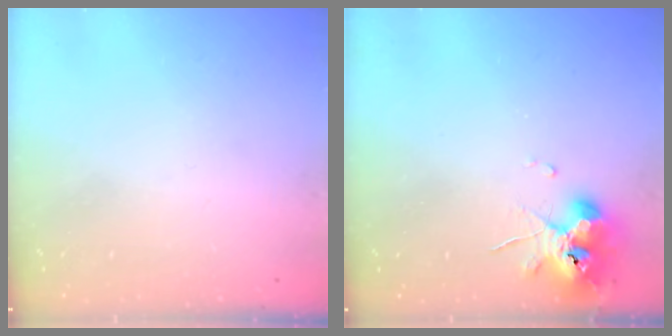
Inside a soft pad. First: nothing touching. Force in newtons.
{"total": 9.7, "press": 9.6, "slide": 1.4}